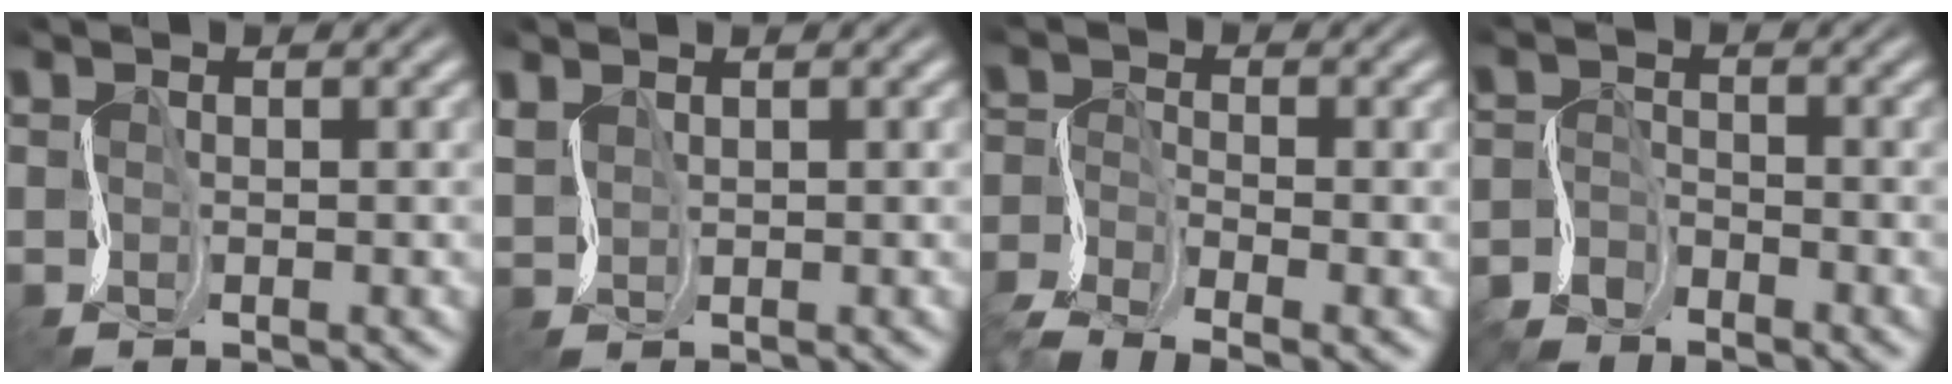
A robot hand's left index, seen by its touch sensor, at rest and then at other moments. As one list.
[{"total": 1.1, "force": [1.0, 0.3, 0.2], "torque": [-0.015, 0.006, 0.024]}, {"total": 5.8, "force": [-4.7, 1.7, 3.0], "torque": [-0.065, -0.014, -0.102]}, {"total": 3.3, "force": [-3.1, 1.1, 0.4], "torque": [-0.012, -0.001, -0.071]}]